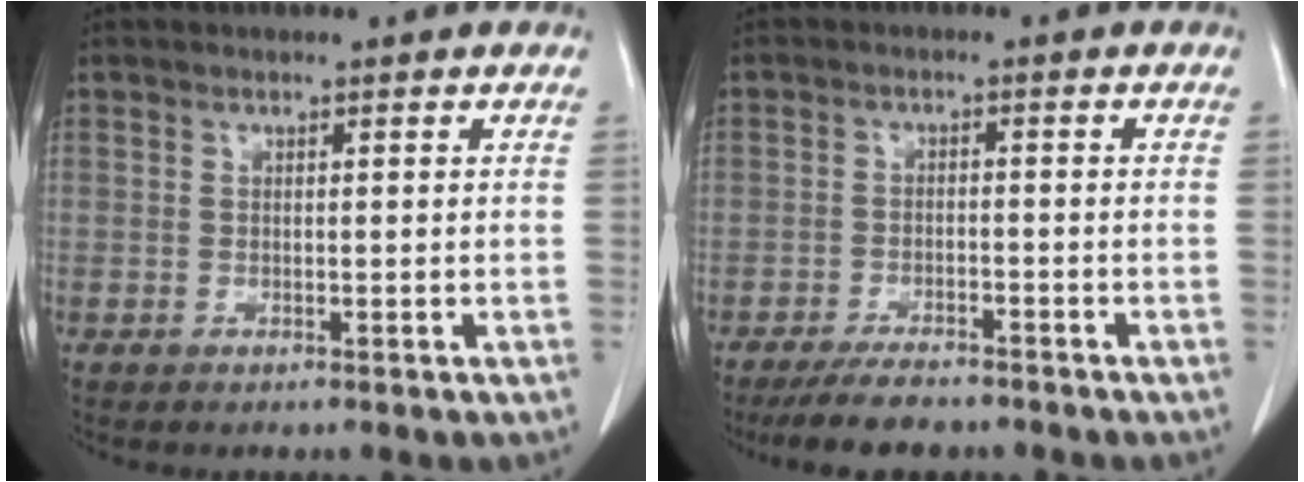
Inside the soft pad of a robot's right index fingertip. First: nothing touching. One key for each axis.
{"total": 6.0, "fx": -5.3, "fy": 1.8, "fz": 2.3, "tx": -0.038, "ty": -0.011, "tz": -0.088}